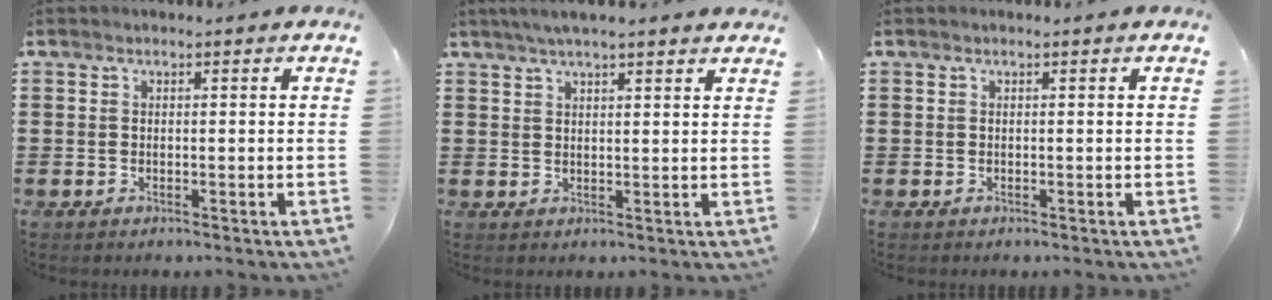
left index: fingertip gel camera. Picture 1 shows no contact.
{"total": 3.4, "force": [2.8, 0.2, 1.9], "torque": [-0.042, 0.002, 0.051]}
{"total": 0.0}